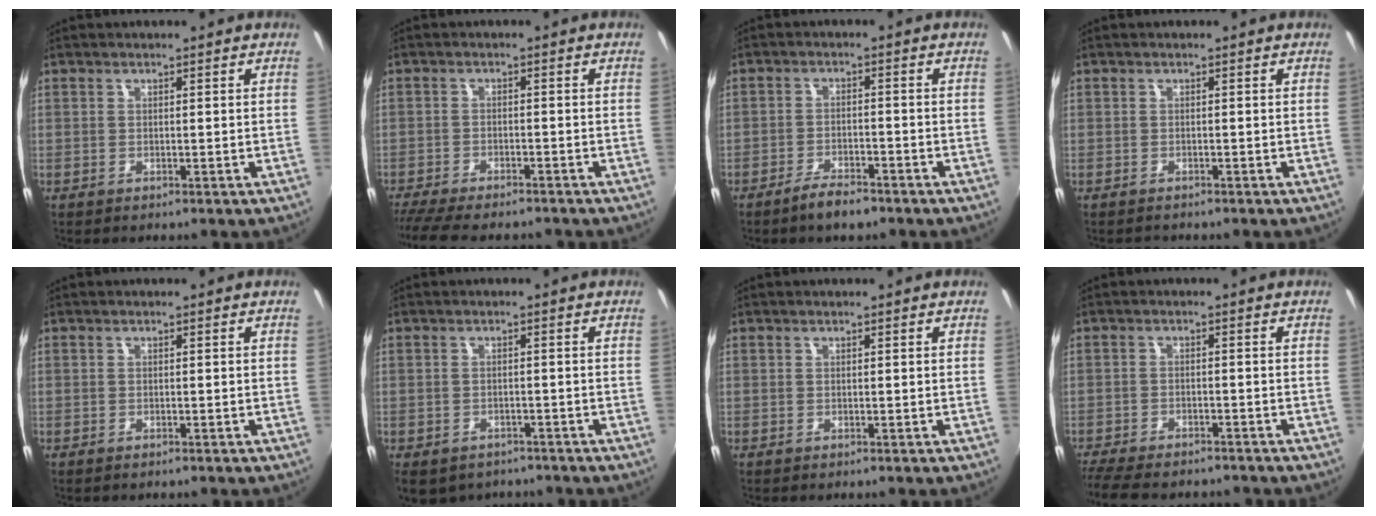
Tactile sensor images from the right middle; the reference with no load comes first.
{"total": 11.8, "force": [-10.2, 2.4, 5.4], "torque": [-0.122, -0.036, -0.164]}
{"total": 4.9, "force": [-3.9, 1.5, 2.6], "torque": [-0.066, -0.002, -0.069]}
{"total": 1.2, "force": [-1.0, 0.6, 0.0], "torque": [-0.003, 0.000, -0.017]}
{"total": 0.5, "force": [-0.5, 0.2, 0.1], "torque": [-0.003, -0.001, -0.009]}
{"total": 8.4, "force": [-5.8, 4.9, 3.5], "torque": [-0.085, -0.026, -0.078]}
{"total": 0.0}
{"total": 12.4, "force": [-10.6, 3.5, 5.3], "torque": [-0.129, -0.029, -0.169]}